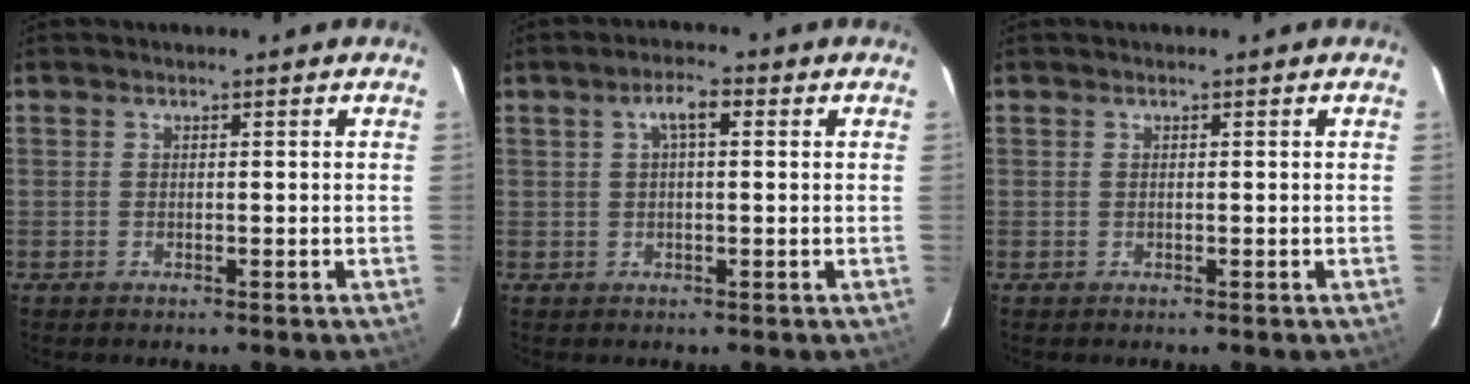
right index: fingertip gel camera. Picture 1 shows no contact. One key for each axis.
{"total": 3.7, "fx": 1.2, "fy": 1.2, "fz": 3.4, "tx": -0.063, "ty": 0.013, "tz": 0.021}
{"total": 0.0}